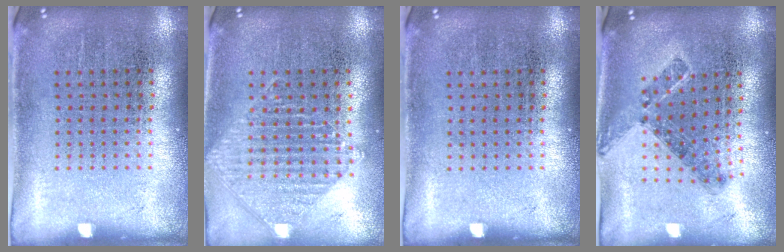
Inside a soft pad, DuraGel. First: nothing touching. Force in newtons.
{"total": 1.0, "press": 1.0, "slide": 0.1}
{"total": 0.0}
{"total": 0.8, "press": 0.7, "slide": 0.4}